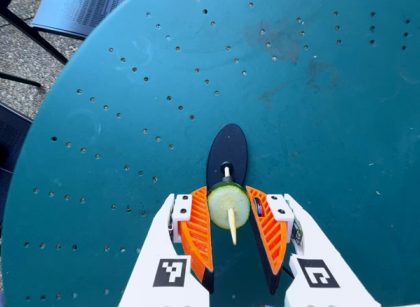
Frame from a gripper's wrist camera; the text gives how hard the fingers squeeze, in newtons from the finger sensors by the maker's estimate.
{"total": 10.8, "left": 10.3, "right": 11.3}